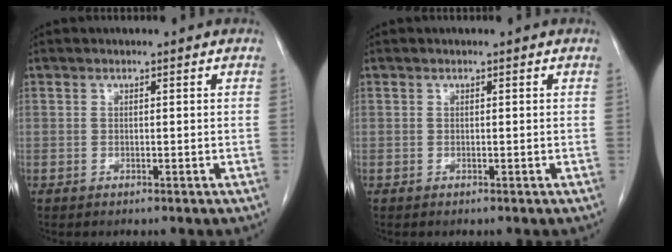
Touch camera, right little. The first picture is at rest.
{"total": 0.0}